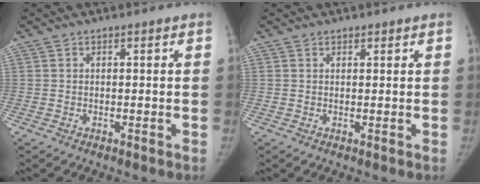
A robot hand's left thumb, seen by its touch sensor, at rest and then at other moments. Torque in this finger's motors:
{"motor_torque": [-0.25, -0.05, -0.14, 0.31, -0.05]}